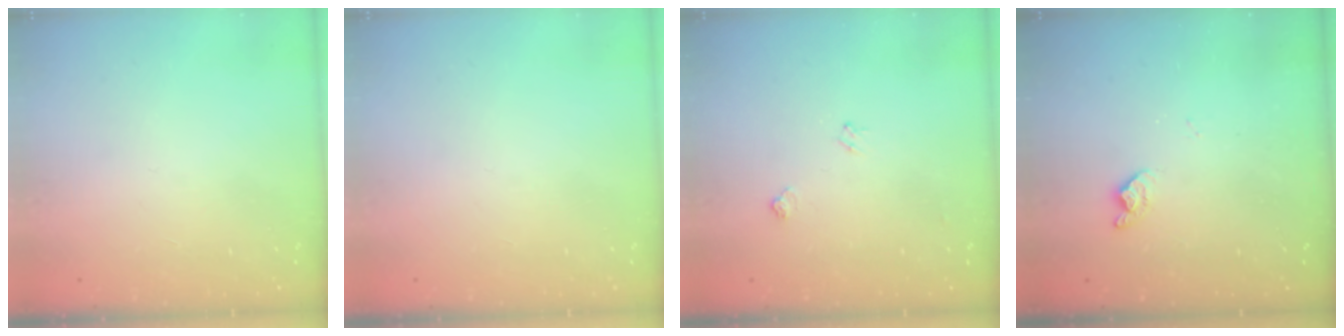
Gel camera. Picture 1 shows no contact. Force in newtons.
{"total": 0.0}
{"total": 3.3, "press": 3.2, "slide": 0.5}
{"total": 6.5, "press": 6.5, "slide": 0.8}